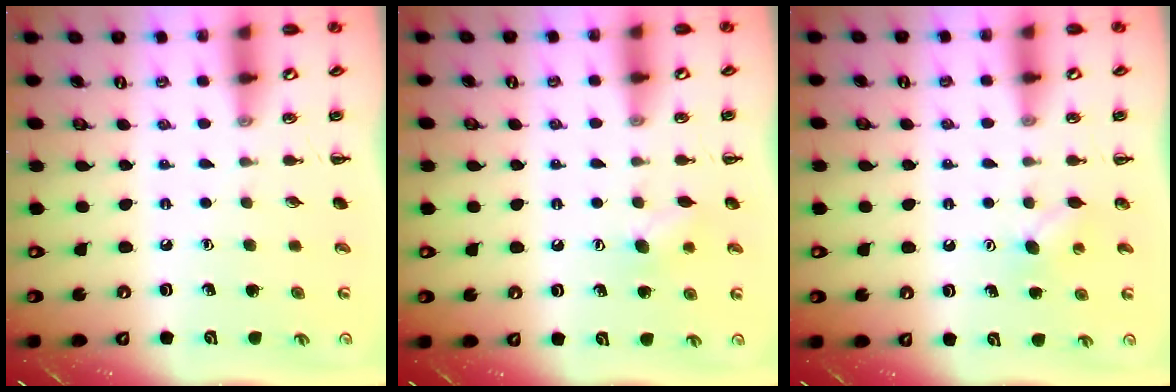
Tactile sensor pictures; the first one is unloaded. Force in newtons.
{"total": 6.2, "press": 6.0, "slide": 1.5}
{"total": 3.7, "press": 3.6, "slide": 1.0}